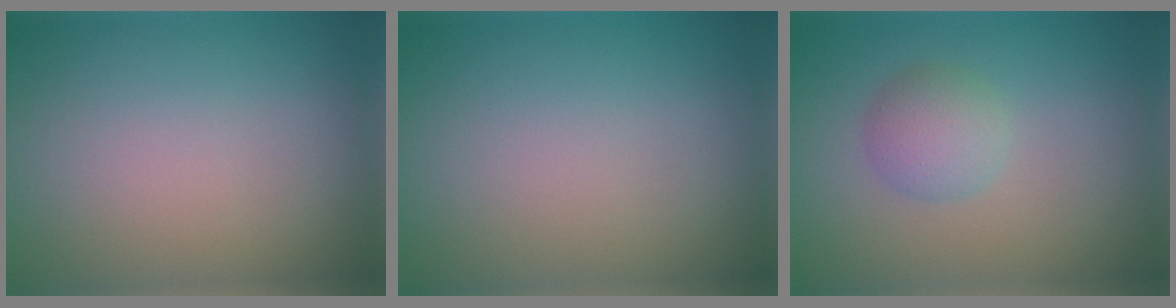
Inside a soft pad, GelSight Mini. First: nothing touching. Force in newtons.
{"total": 0.0}
{"total": 2.7, "press": 2.7, "slide": 0.1}